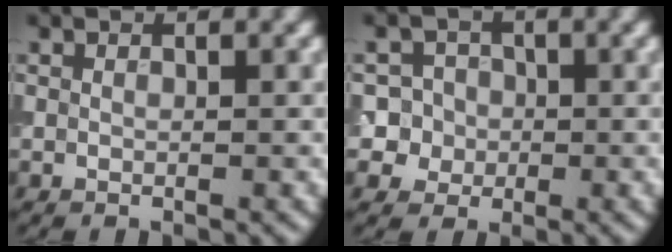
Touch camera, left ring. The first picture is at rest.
{"total": 5.9, "force": [-0.1, 5.6, 1.6], "torque": [-0.007, 0.031, -0.021]}